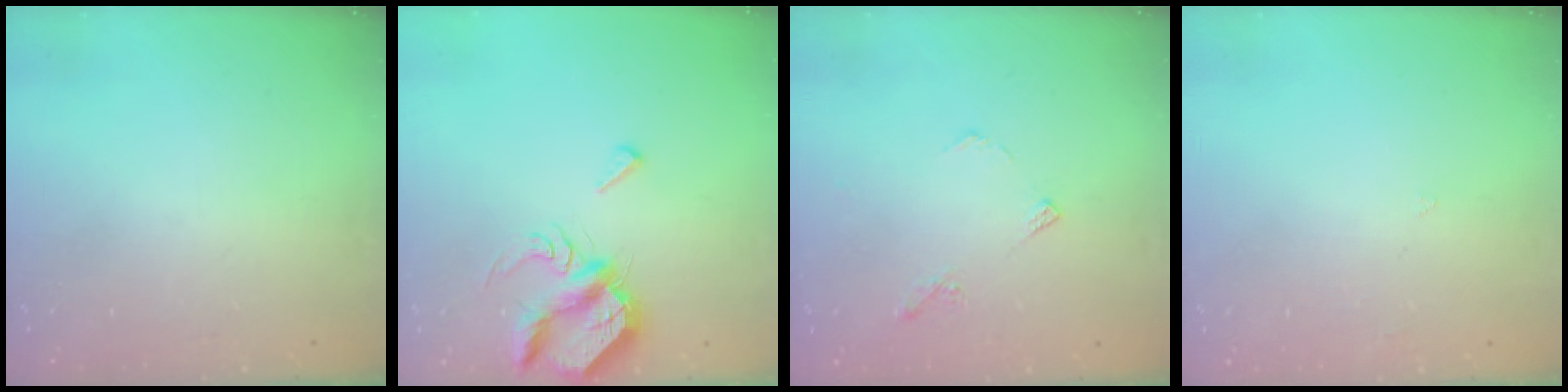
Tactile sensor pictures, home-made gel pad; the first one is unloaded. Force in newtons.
{"total": 6.8, "press": 6.7, "slide": 0.9}
{"total": 4.3, "press": 4.3, "slide": 0.4}
{"total": 2.3, "press": 2.3, "slide": 0.5}